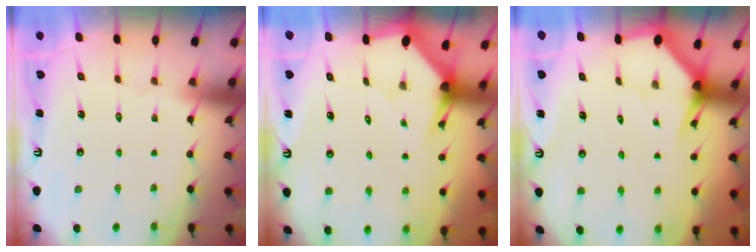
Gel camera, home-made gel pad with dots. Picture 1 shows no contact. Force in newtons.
{"total": 2.9, "press": 2.9, "slide": 0.1}
{"total": 3.0, "press": 3.0, "slide": 0.1}